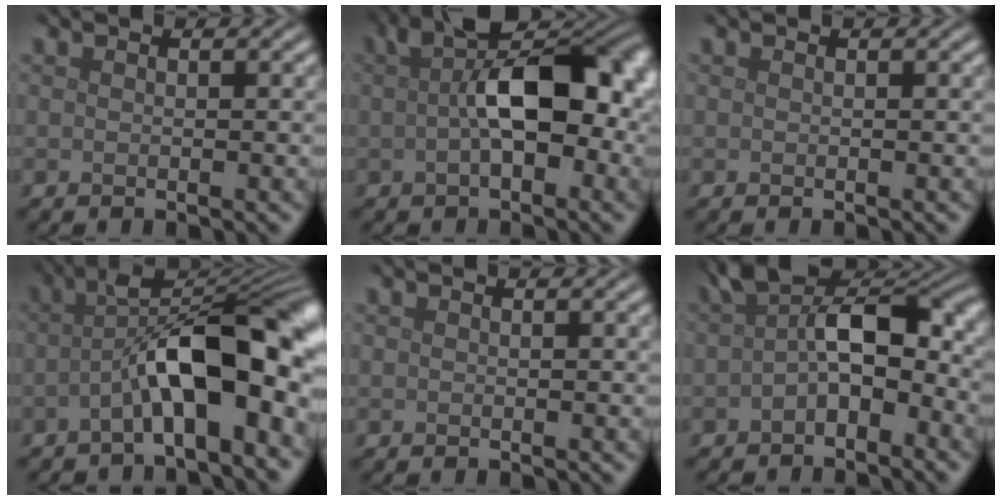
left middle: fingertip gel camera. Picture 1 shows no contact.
{"total": 10.2, "force": [0.9, 5.4, 8.6], "torque": [-0.125, 0.013, 0.008]}
{"total": 0.0}
{"total": 10.5, "force": [-2.0, 3.5, 9.7], "torque": [-0.153, 0.017, -0.036]}
{"total": 0.0}
{"total": 6.5, "force": [-0.5, 3.4, 5.6], "torque": [-0.075, 0.020, -0.017]}